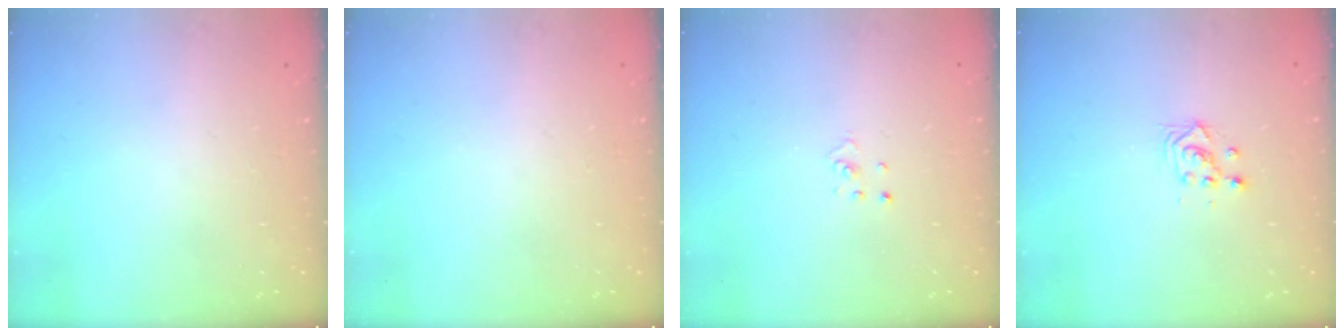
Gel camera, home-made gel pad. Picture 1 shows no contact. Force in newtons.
{"total": 0.0}
{"total": 1.1, "press": 1.1, "slide": 0.1}
{"total": 2.3, "press": 2.3, "slide": 0.1}